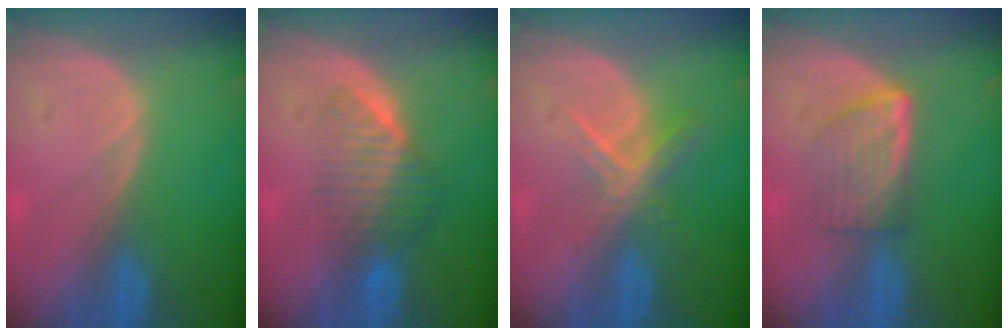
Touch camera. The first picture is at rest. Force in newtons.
{"total": 6.6, "press": 5.6, "slide": 3.5}
{"total": 5.6, "press": 4.8, "slide": 2.8}
{"total": 5.8, "press": 5.2, "slide": 2.4}